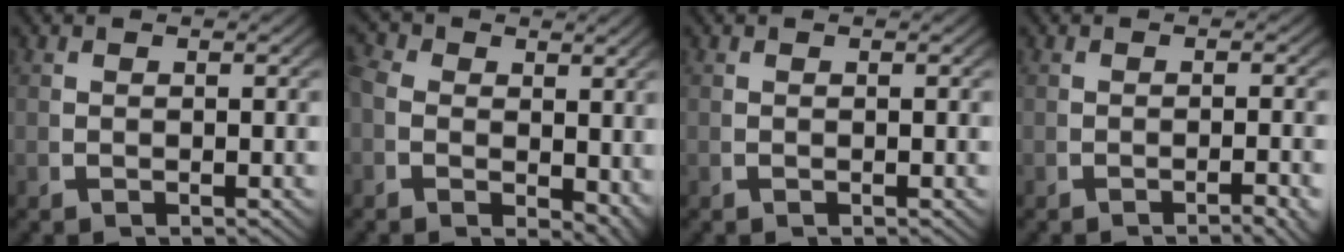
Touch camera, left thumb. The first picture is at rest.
{"total": 5.1, "force": [0.4, 3.8, 3.4], "torque": [-0.055, -0.023, 0.012]}
{"total": 0.0}
{"total": 2.5, "force": [-1.6, 0.5, 1.8], "torque": [-0.028, 0.002, -0.026]}